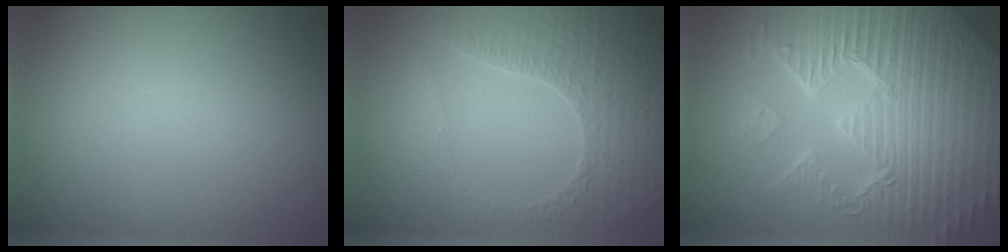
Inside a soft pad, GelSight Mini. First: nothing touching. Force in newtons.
{"total": 3.4, "press": 3.2, "slide": 1.1}
{"total": 10.8, "press": 7.0, "slide": 8.3}